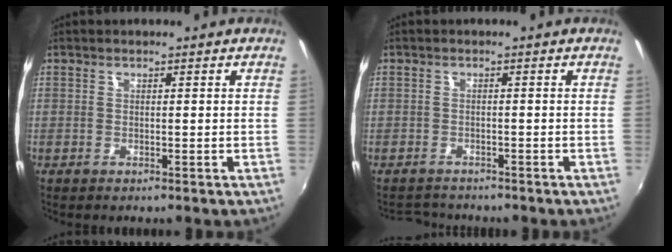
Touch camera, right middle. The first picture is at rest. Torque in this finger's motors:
{"motor_torque": [-1.22, 0.13, -0.27, -0.15]}